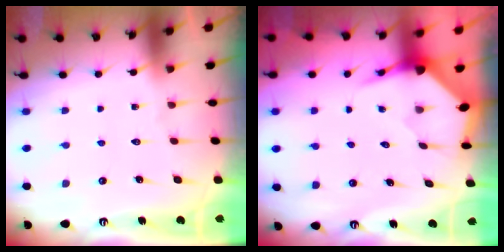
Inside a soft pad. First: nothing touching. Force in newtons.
{"total": 3.5, "press": 3.4, "slide": 0.5}